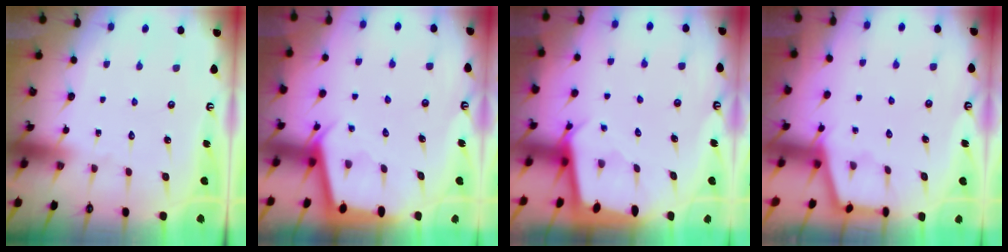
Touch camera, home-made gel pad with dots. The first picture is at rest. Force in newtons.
{"total": 2.8, "press": 2.8, "slide": 0.4}
{"total": 2.4, "press": 2.4, "slide": 0.3}
{"total": 2.4, "press": 2.4, "slide": 0.4}